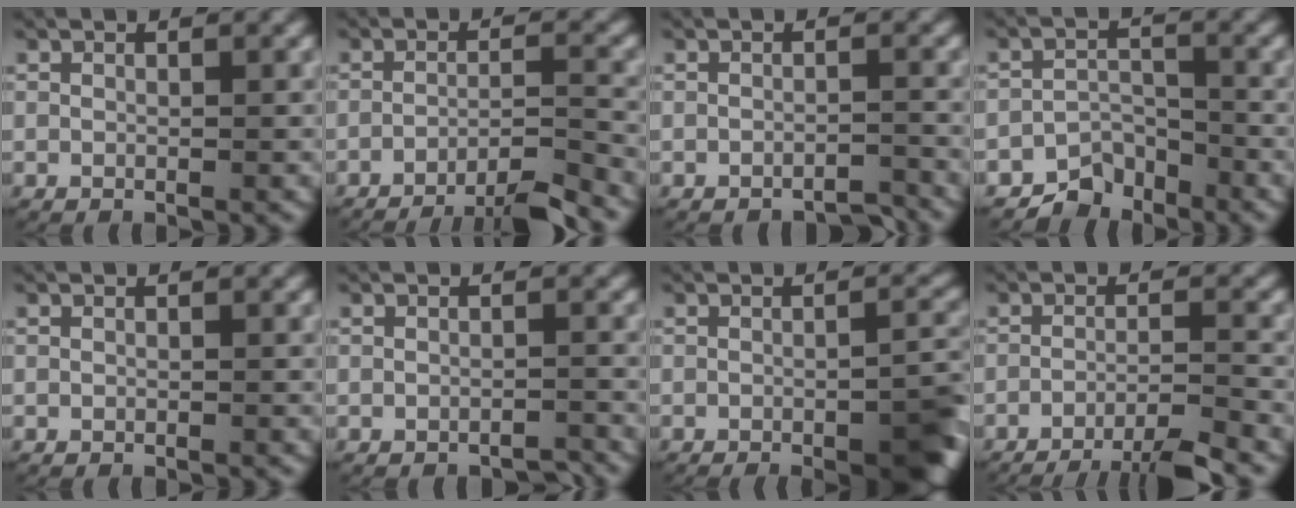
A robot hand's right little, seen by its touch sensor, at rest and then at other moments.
{"total": 9.1, "force": [-8.4, 1.9, 2.9], "torque": [-0.020, -0.024, -0.125]}
{"total": 1.9, "force": [-1.9, 0.2, 0.1], "torque": [0.005, 0.000, -0.033]}
{"total": 4.5, "force": [-3.6, 2.4, 1.2], "torque": [-0.014, -0.013, -0.065]}
{"total": 0.0}
{"total": 1.5, "force": [-1.5, 0.2, 0.0], "torque": [0.002, -0.002, -0.023]}
{"total": 5.8, "force": [-2.9, 2.0, 4.7], "torque": [-0.043, -0.005, -0.045]}
{"total": 8.5, "force": [-7.6, 2.0, 3.2], "torque": [-0.034, -0.021, -0.116]}